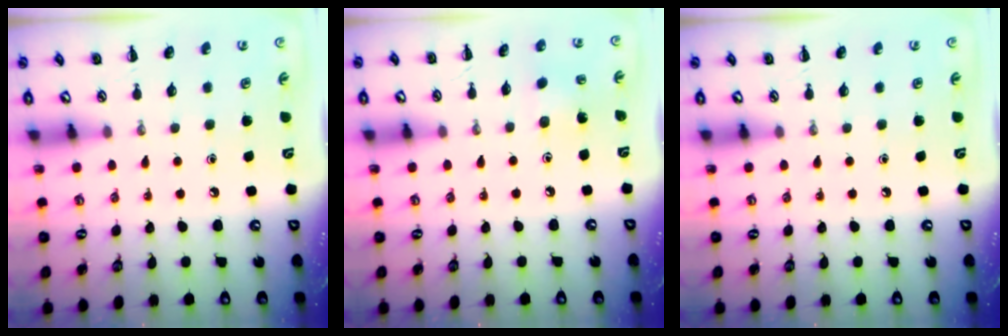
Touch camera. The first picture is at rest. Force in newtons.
{"total": 2.3, "press": 2.1, "slide": 0.9}
{"total": 0.0}